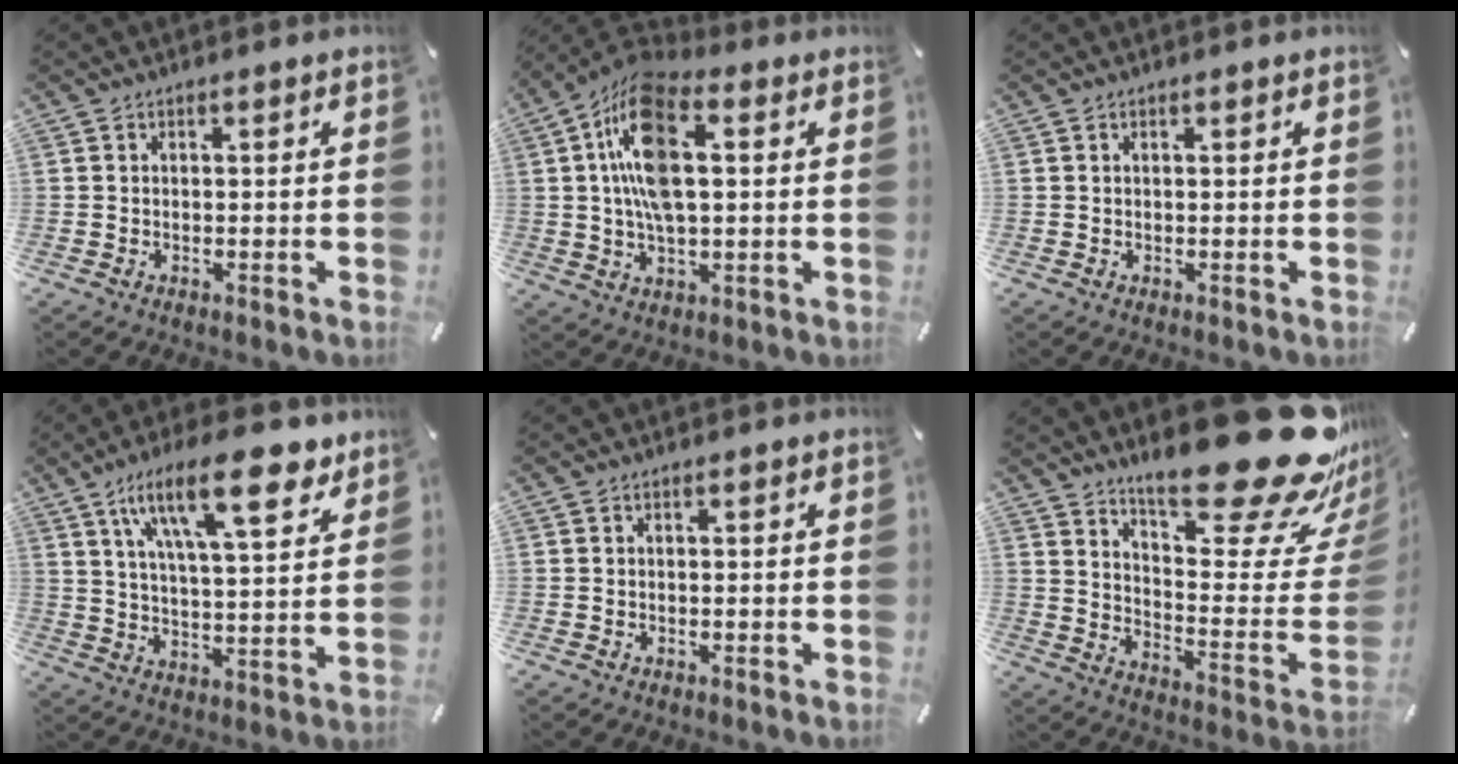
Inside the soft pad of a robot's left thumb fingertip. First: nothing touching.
{"total": 15.3, "force": [3.9, 7.6, 12.6], "torque": [-0.261, -0.004, 0.065]}
{"total": 0.0}
{"total": 19.4, "force": [11.0, 7.3, 14.2], "torque": [-0.230, -0.037, 0.175]}
{"total": 0.0}
{"total": 28.1, "force": [21.2, 7.5, 16.8], "torque": [-0.212, -0.168, 0.344]}